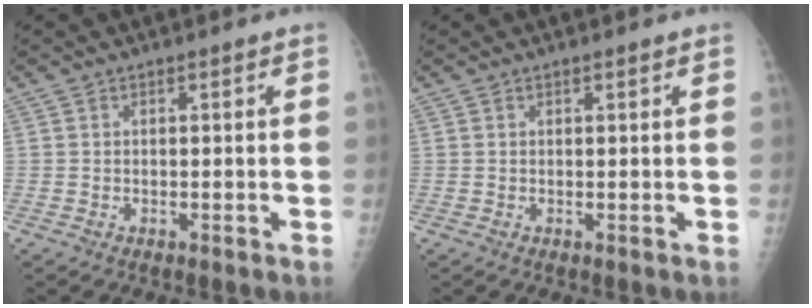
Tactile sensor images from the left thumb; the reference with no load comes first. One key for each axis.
{"total": 0.6, "fx": 0.4, "fy": 0.1, "fz": 0.4, "tx": -0.007, "ty": -0.001, "tz": 0.007}